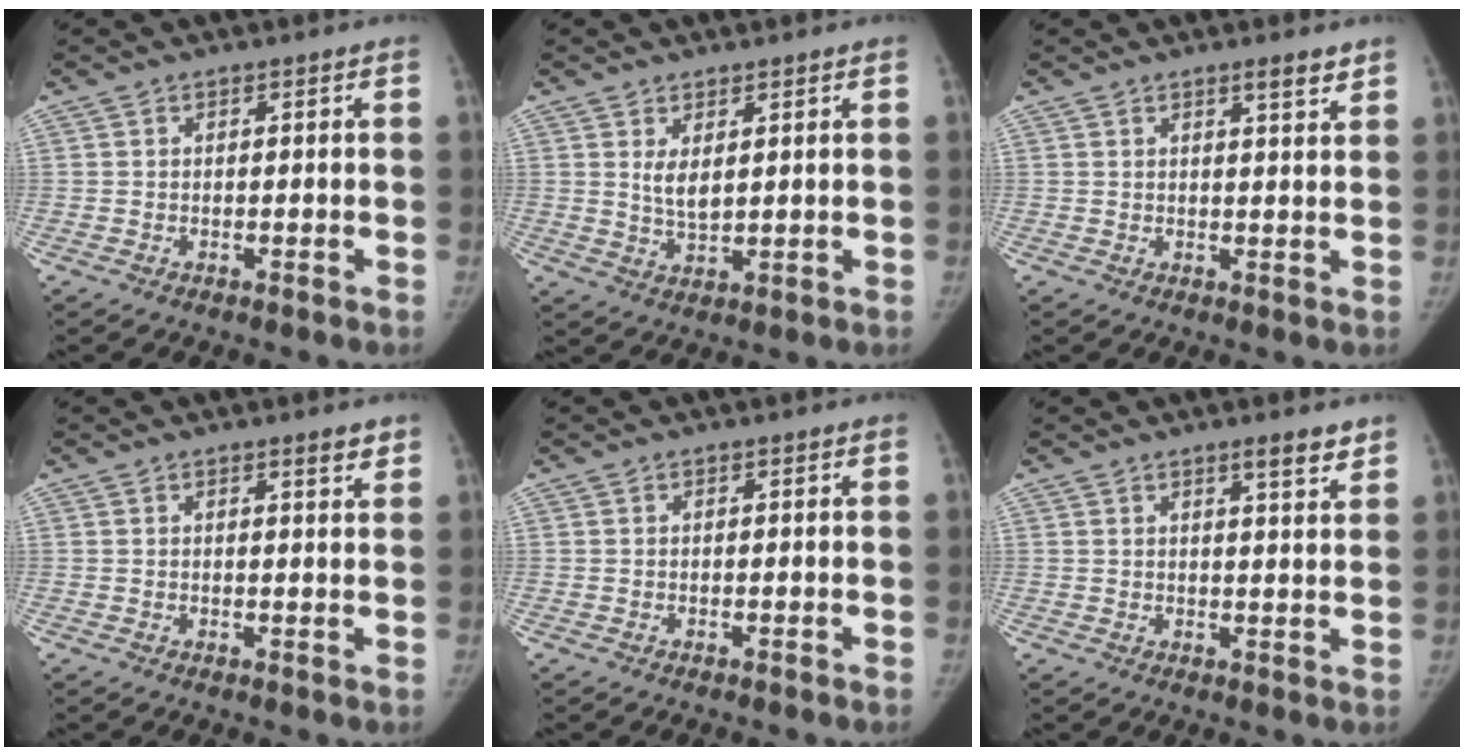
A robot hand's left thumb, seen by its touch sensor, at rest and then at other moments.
{"total": 3.7, "force": [1.4, 1.7, 3.0], "torque": [-0.046, -0.018, 0.034]}
{"total": 3.3, "force": [2.4, 0.5, 2.2], "torque": [-0.027, -0.017, 0.035]}
{"total": 2.5, "force": [1.8, 0.5, 1.6], "torque": [-0.016, -0.012, 0.024]}
{"total": 0.0}
{"total": 4.5, "force": [3.3, 0.7, 3.0], "torque": [-0.034, -0.024, 0.046]}